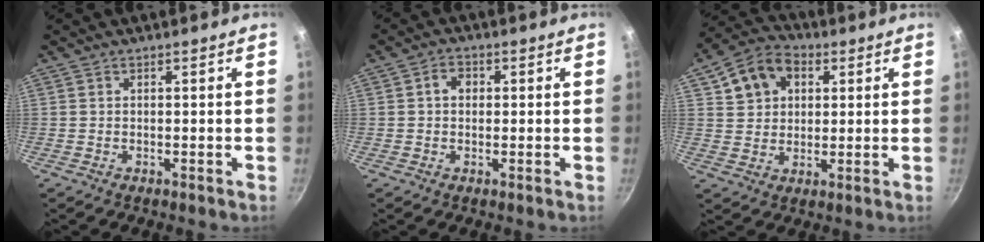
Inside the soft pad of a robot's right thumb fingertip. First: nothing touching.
{"total": 2.9, "force": [0.4, 2.3, 1.7], "torque": [-0.015, 0.006, 0.003]}
{"total": 10.8, "force": [4.0, 8.4, 5.6], "torque": [-0.081, 0.012, 0.059]}